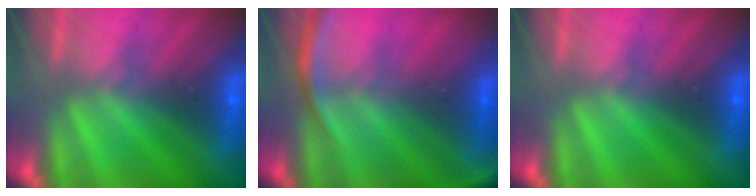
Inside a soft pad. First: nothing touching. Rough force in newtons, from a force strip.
{"total": 2.6}
{"total": 0.0}